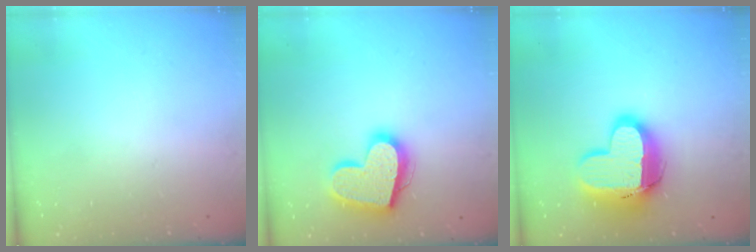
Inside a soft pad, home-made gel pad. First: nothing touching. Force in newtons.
{"total": 18.7, "press": 18.6, "slide": 1.4}
{"total": 15.3, "press": 15.2, "slide": 1.2}